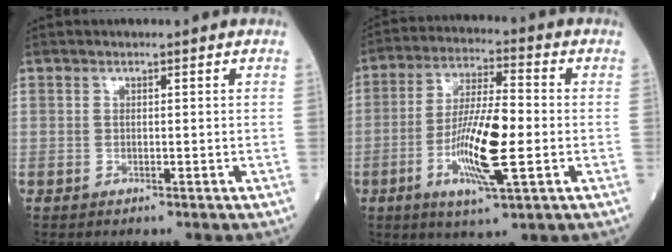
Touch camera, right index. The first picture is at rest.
{"total": 12.4, "force": [-2.8, 1.7, 12.0], "torque": [-0.228, -0.007, -0.053]}